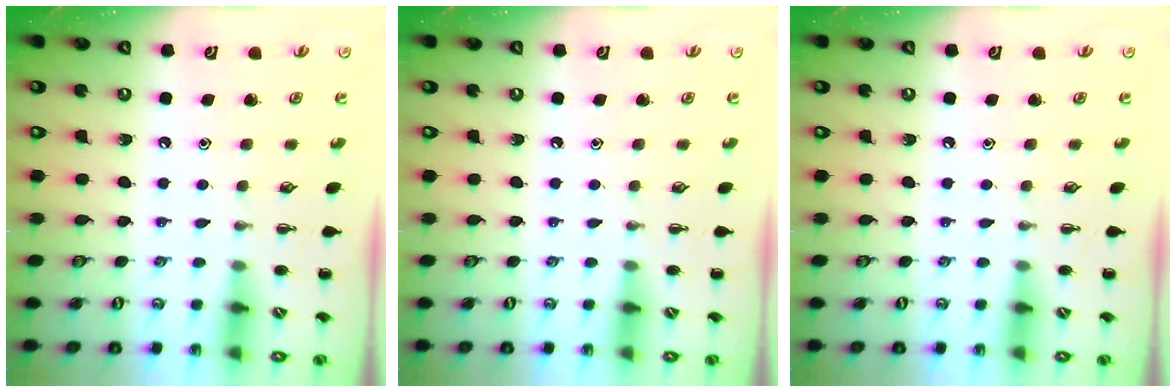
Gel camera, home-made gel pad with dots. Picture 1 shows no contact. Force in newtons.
{"total": 0.0}
{"total": 0.0}